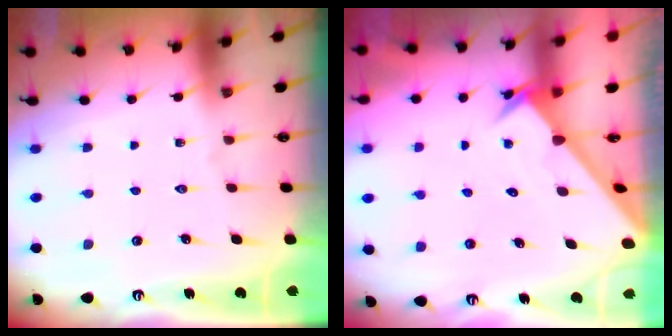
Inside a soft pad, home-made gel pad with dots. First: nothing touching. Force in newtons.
{"total": 2.5, "press": 2.5, "slide": 0.2}